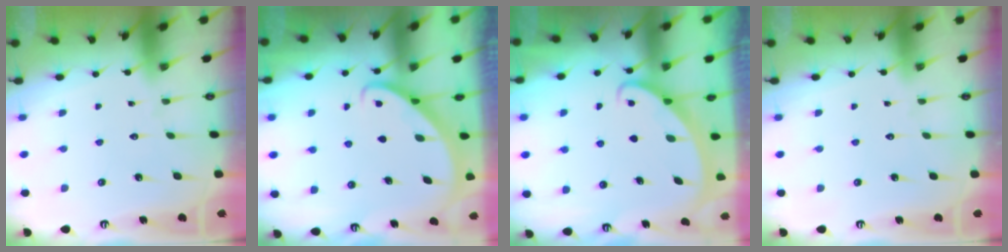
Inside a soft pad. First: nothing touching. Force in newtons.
{"total": 2.8, "press": 2.8, "slide": 0.2}
{"total": 2.1, "press": 2.1, "slide": 0.1}
{"total": 0.0}